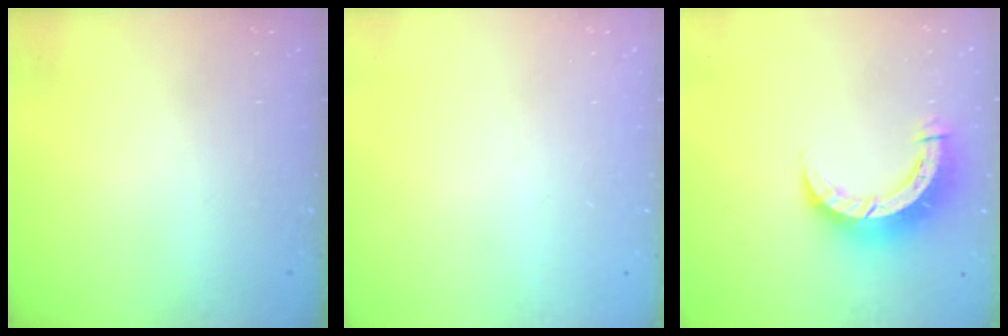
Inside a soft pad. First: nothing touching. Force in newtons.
{"total": 0.0}
{"total": 8.3, "press": 8.2, "slide": 1.1}